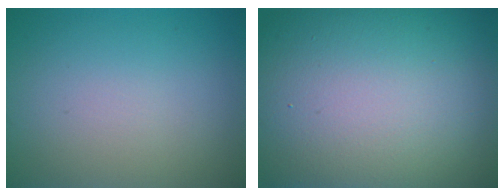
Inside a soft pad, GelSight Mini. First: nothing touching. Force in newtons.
{"total": 21.6, "press": 21.6, "slide": 0.7}